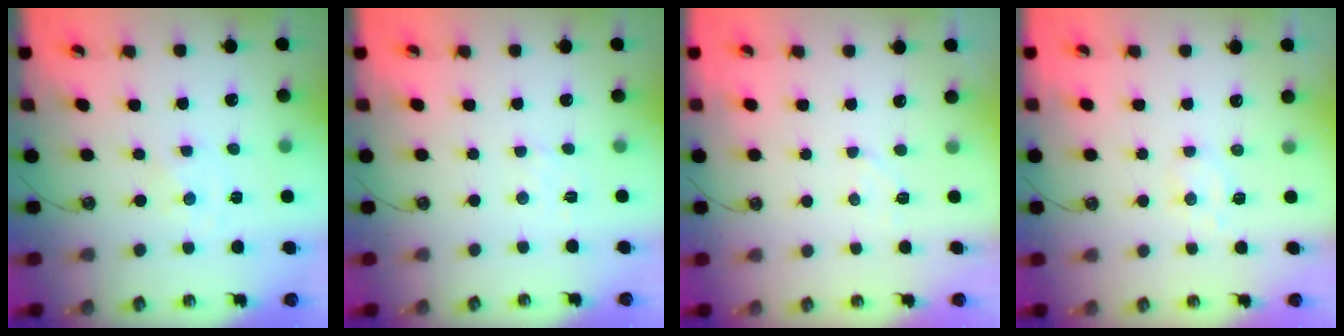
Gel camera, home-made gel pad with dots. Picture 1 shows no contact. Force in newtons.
{"total": 1.7, "press": 1.6, "slide": 0.4}
{"total": 2.9, "press": 2.9, "slide": 0.4}
{"total": 6.5, "press": 6.4, "slide": 0.9}